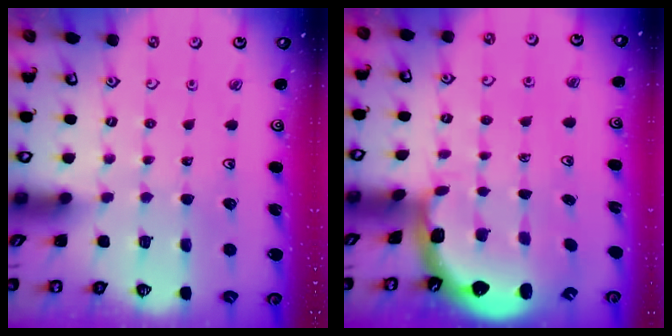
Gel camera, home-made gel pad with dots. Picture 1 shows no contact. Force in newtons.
{"total": 2.7, "press": 1.4, "slide": 2.3}